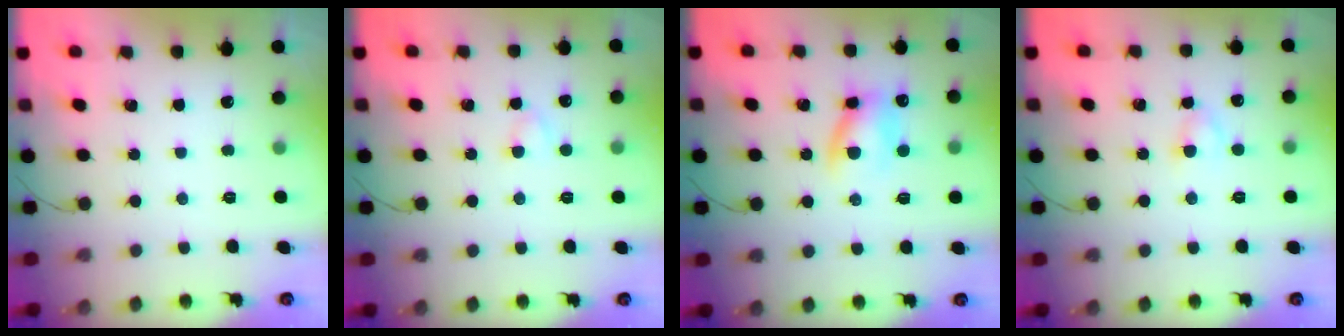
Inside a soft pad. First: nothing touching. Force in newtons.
{"total": 2.1, "press": 1.9, "slide": 0.9}
{"total": 9.1, "press": 8.9, "slide": 1.7}
{"total": 3.0, "press": 2.8, "slide": 0.9}